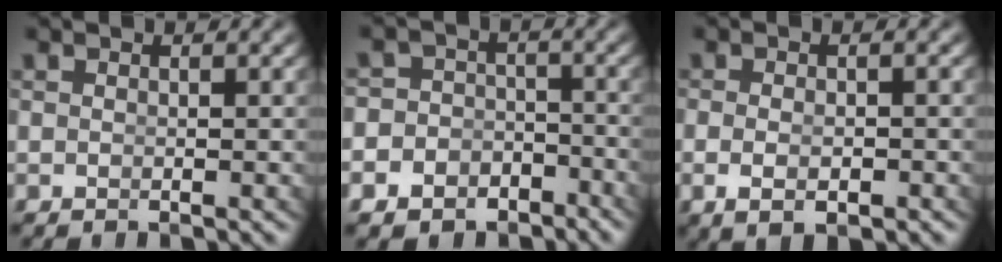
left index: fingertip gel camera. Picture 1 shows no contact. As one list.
[{"total": 7.7, "force": [-4.4, 6.2, 1.1], "torque": [-0.024, -0.029, -0.079]}, {"total": 2.6, "force": [-1.4, 0.7, 2.1], "torque": [-0.047, -0.014, -0.010]}]